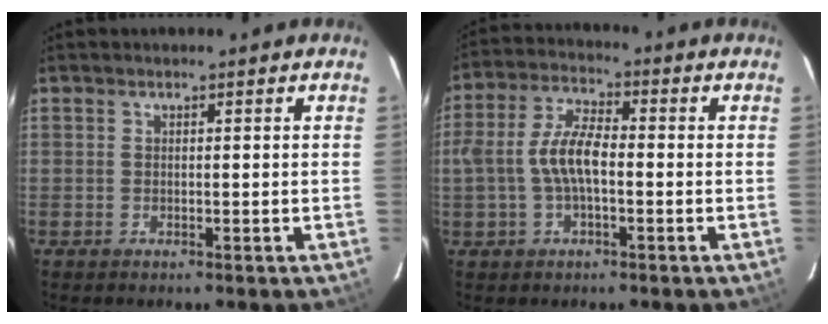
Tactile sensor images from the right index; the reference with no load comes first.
{"total": 8.4, "force": [-1.4, 3.6, 7.5], "torque": [-0.154, 0.014, -0.025]}